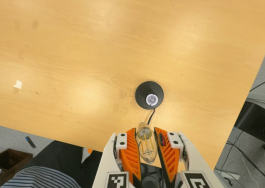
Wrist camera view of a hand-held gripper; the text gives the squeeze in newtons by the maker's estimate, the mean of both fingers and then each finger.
{"total": 21.8, "left": 23.6, "right": 20.0}